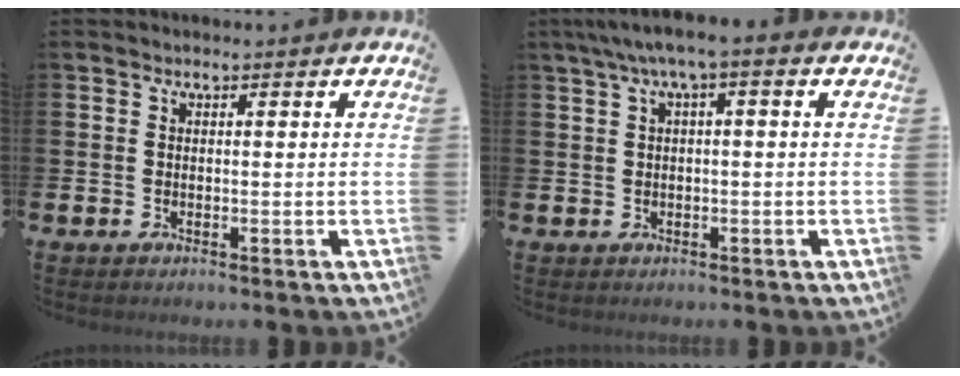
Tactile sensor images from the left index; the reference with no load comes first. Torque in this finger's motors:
{"motor_torque": [1.07, -1.07, 0.33, 0.21]}